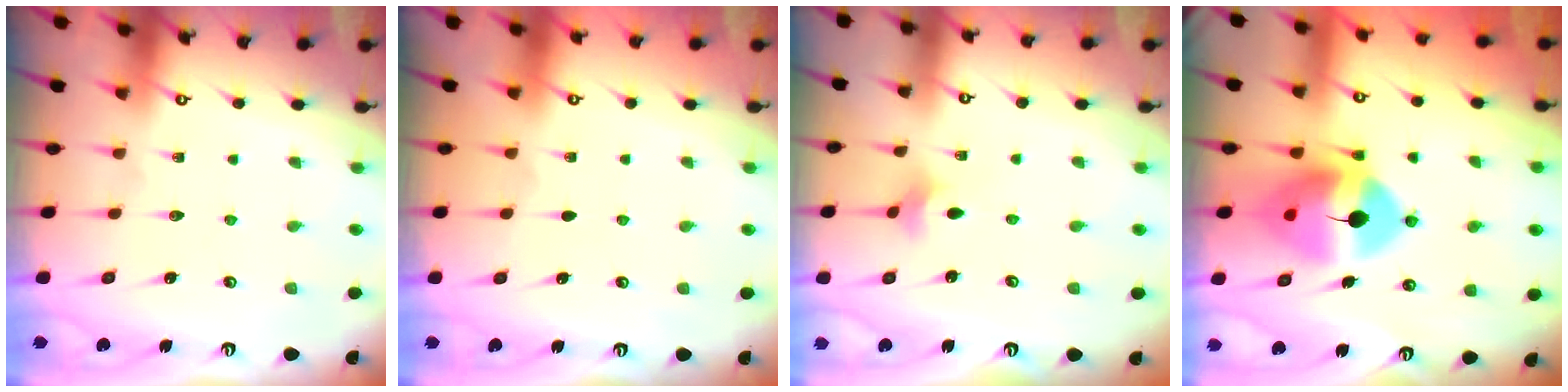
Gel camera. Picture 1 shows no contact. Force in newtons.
{"total": 0.0}
{"total": 3.1, "press": 3.1, "slide": 0.6}
{"total": 12.6, "press": 12.5, "slide": 1.8}